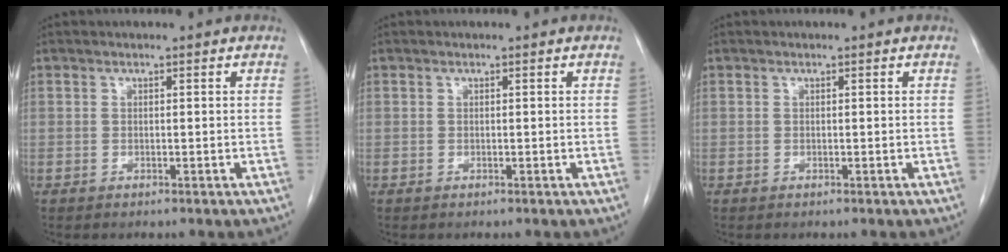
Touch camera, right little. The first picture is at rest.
{"total": 0.0}
{"total": 0.0}